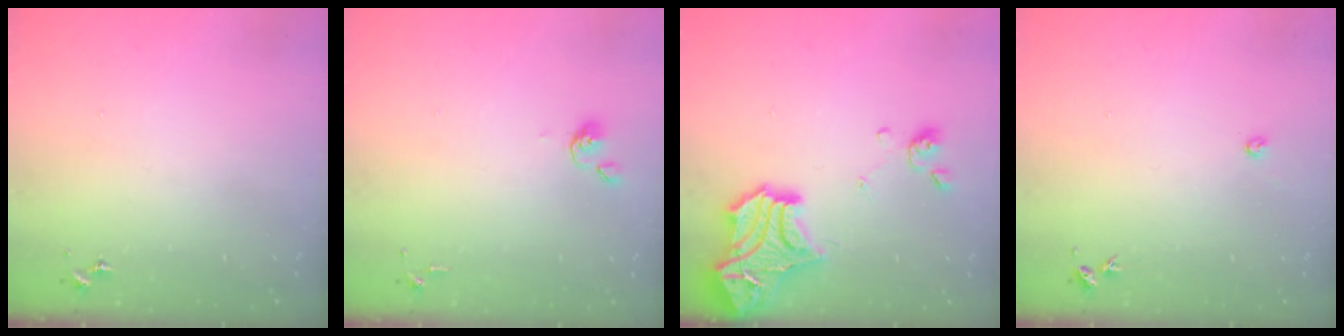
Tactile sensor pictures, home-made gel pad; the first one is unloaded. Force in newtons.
{"total": 3.8, "press": 3.7, "slide": 0.9}
{"total": 20.6, "press": 20.5, "slide": 1.8}
{"total": 2.2, "press": 2.2, "slide": 0.3}